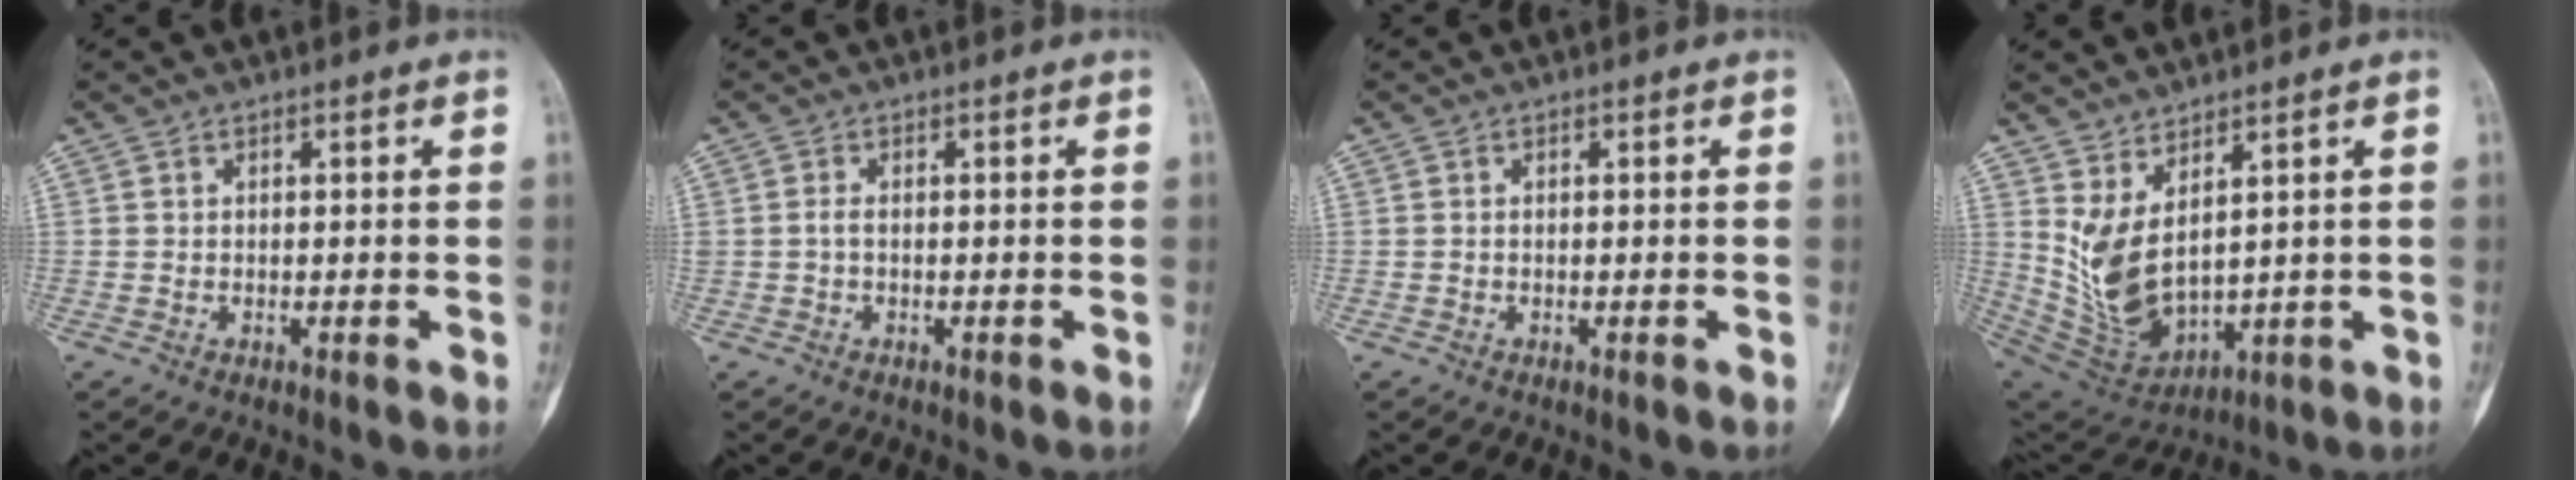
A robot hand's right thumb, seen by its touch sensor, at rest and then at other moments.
{"total": 1.1, "force": [-0.1, 0.6, 0.9], "torque": [-0.019, 0.001, -0.002]}
{"total": 0.0}
{"total": 10.9, "force": [3.6, 5.0, 8.9], "torque": [-0.162, -0.038, 0.098]}